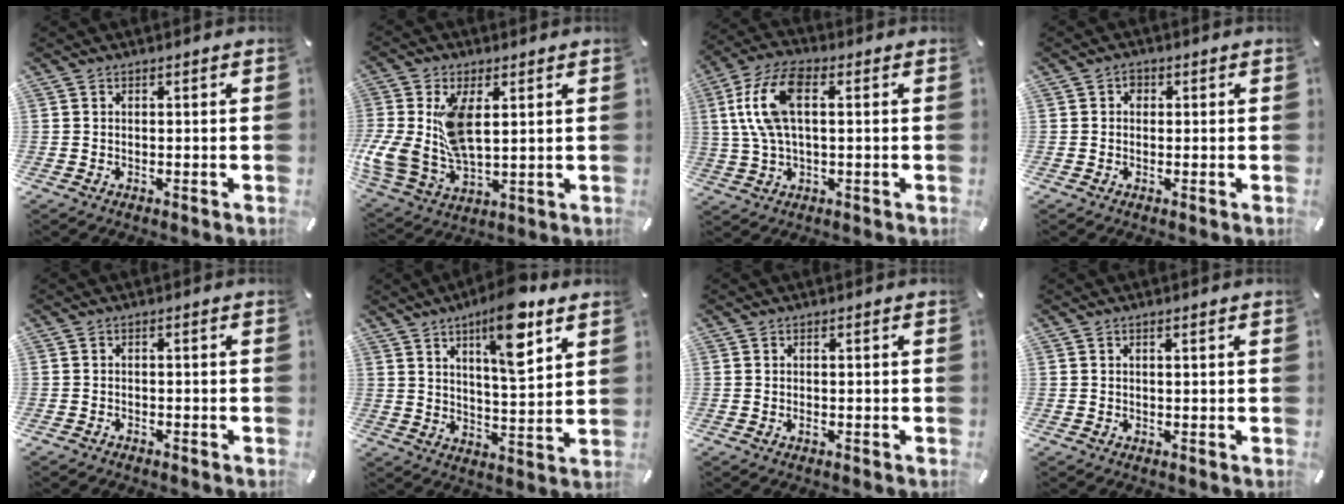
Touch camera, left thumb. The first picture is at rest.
{"total": 13.8, "force": [2.6, 8.1, 10.8], "torque": [-0.254, -0.010, 0.049]}
{"total": 12.4, "force": [2.6, 6.0, 10.6], "torque": [-0.228, 0.006, 0.044]}
{"total": 1.6, "force": [0.1, 1.4, 0.8], "torque": [-0.016, 0.008, -0.001]}
{"total": 0.7, "force": [-0.6, 0.3, 0.0], "torque": [0.000, 0.004, -0.015]}
{"total": 13.4, "force": [8.2, 3.6, 10.0], "torque": [-0.153, -0.042, 0.133]}
{"total": 0.9, "force": [-0.1, 0.3, 0.8], "torque": [-0.015, 0.000, -0.002]}
{"total": 0.8, "force": [0.5, 0.2, 0.7], "torque": [-0.013, 0.000, 0.007]}